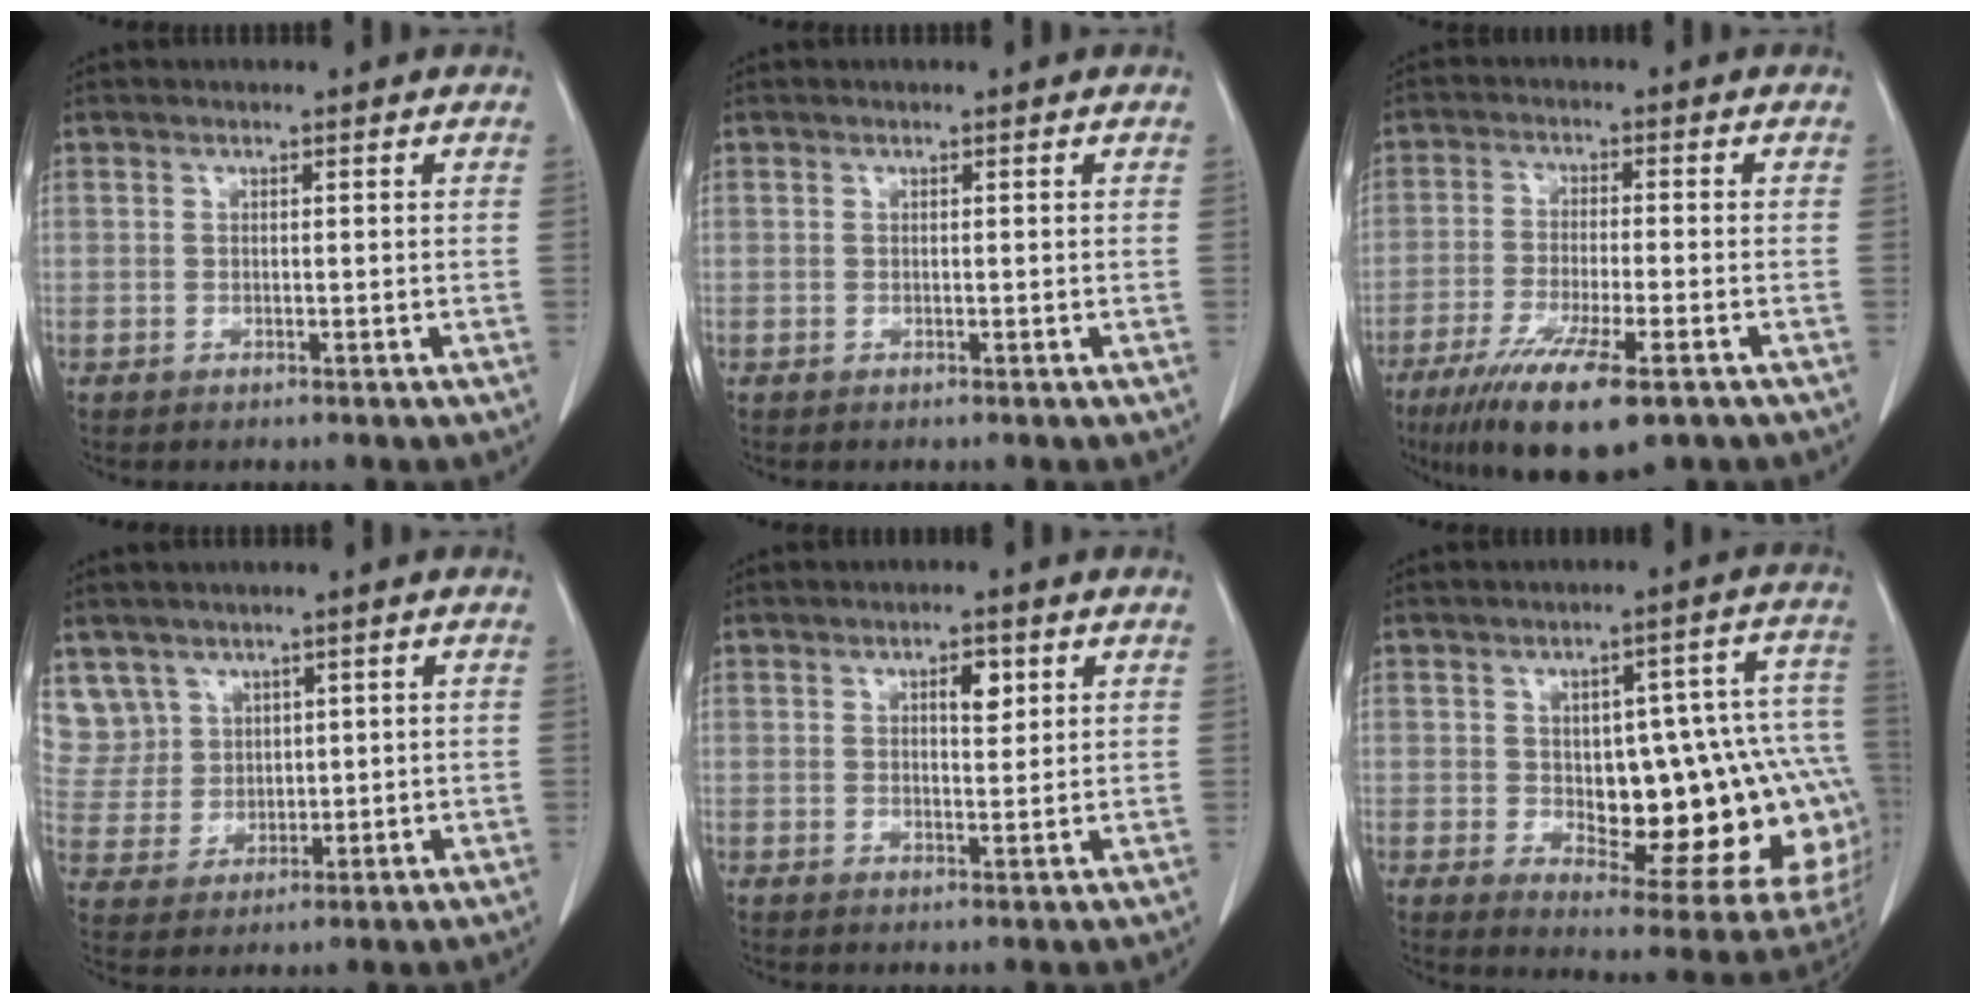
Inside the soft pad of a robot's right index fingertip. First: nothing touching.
{"total": 0.0}
{"total": 12.7, "force": [-7.9, 2.1, 9.7], "torque": [-0.172, -0.033, -0.127]}
{"total": 8.1, "force": [4.7, 6.6, 0.0], "torque": [-0.005, 0.019, 0.111]}
{"total": 3.1, "force": [1.3, 1.2, 2.6], "torque": [-0.039, -0.001, 0.021]}
{"total": 23.1, "force": [-1.9, 8.3, 21.4], "torque": [-0.195, 0.039, 0.004]}